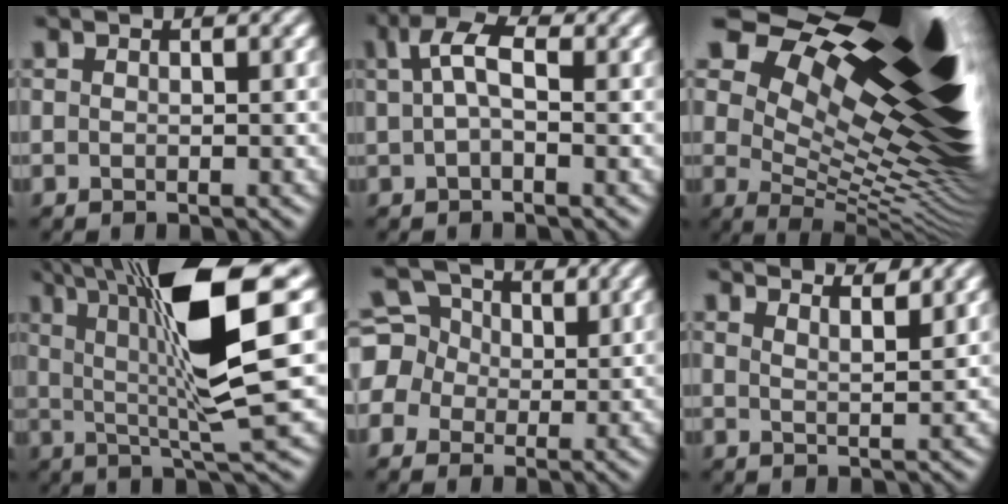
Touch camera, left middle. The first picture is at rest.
{"total": 3.0, "force": [0.9, 1.5, 2.5], "torque": [-0.053, 0.007, 0.011]}
{"total": 18.3, "force": [9.7, 7.4, 13.7], "torque": [-0.202, 0.031, 0.149]}
{"total": 11.2, "force": [2.6, 2.0, 10.7], "torque": [-0.169, 0.001, 0.044]}
{"total": 6.5, "force": [1.2, 6.1, 1.9], "torque": [-0.050, 0.035, 0.000]}
{"total": 4.6, "force": [4.0, 1.2, 1.9], "torque": [0.004, 0.025, 0.023]}